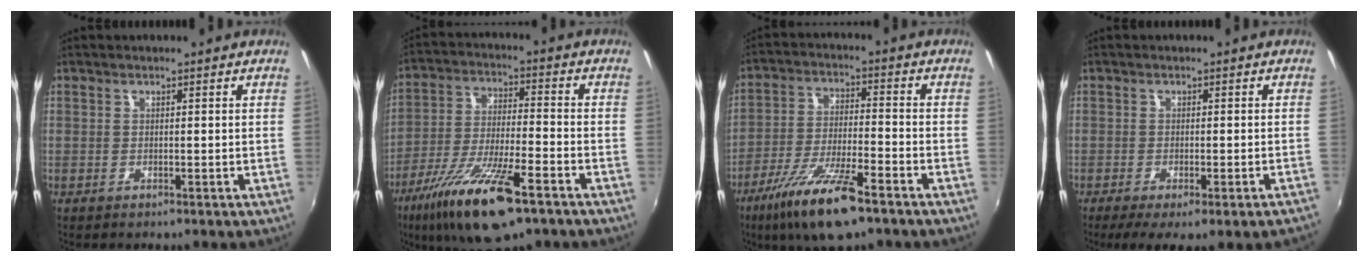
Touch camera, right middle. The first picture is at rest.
{"total": 16.8, "force": [-10.5, 4.0, 12.4], "torque": [-0.245, -0.043, -0.193]}
{"total": 13.6, "force": [-8.9, 2.9, 9.9], "torque": [-0.204, -0.031, -0.165]}
{"total": 7.1, "force": [-4.6, 0.7, 5.3], "torque": [-0.092, -0.031, -0.063]}